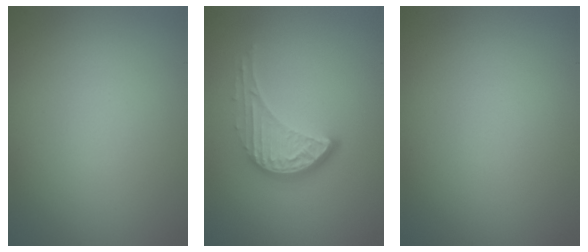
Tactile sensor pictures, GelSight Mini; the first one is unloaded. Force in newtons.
{"total": 4.3, "press": 3.1, "slide": 3.1}
{"total": 0.0}